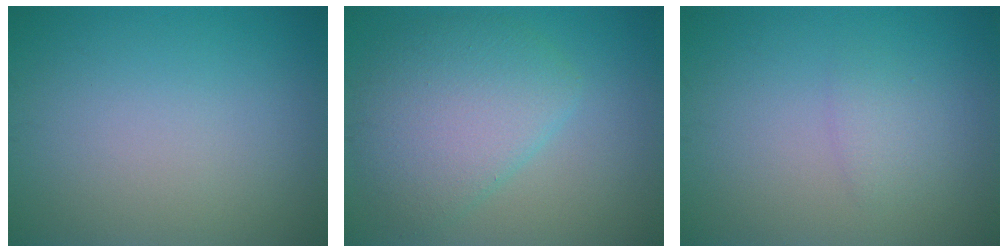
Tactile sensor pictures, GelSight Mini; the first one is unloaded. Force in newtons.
{"total": 5.8, "press": 5.8, "slide": 0.4}
{"total": 1.2, "press": 1.2, "slide": 0.2}